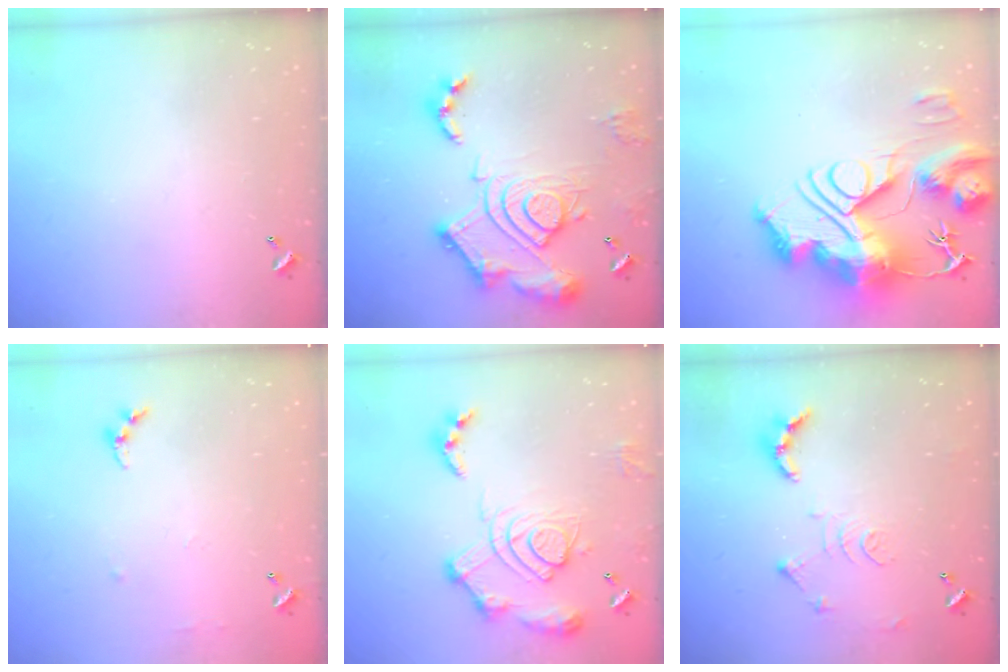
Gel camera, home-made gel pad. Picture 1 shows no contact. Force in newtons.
{"total": 21.5, "press": 21.4, "slide": 2.5}
{"total": 0.5, "press": 0.5, "slide": 0.0}
{"total": 4.5, "press": 4.5, "slide": 0.5}
{"total": 17.1, "press": 17.0, "slide": 1.6}
{"total": 12.0, "press": 11.9, "slide": 1.3}